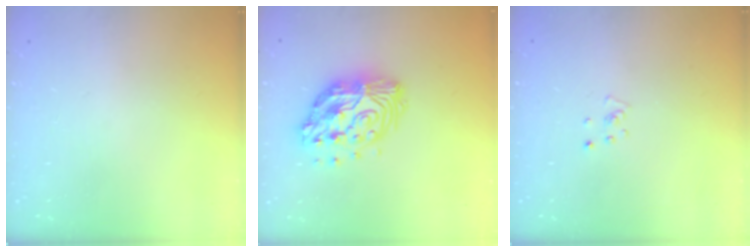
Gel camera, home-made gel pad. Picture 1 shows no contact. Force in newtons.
{"total": 15.1, "press": 15.0, "slide": 1.1}
{"total": 2.2, "press": 2.2, "slide": 0.2}